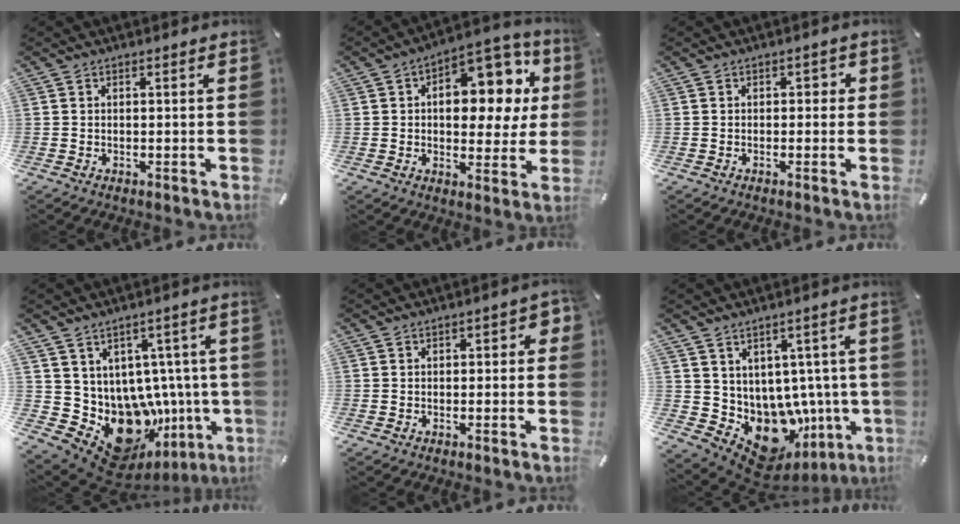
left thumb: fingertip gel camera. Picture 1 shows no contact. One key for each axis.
{"total": 16.4, "fx": 5.5, "fy": 9.4, "fz": 12.4, "tx": -0.148, "ty": -0.045, "tz": 0.090}
{"total": 1.3, "fx": -0.3, "fy": 1.1, "fz": 0.7, "tx": -0.006, "ty": 0.005, "tz": -0.011}
{"total": 15.9, "fx": -4.3, "fy": 11.9, "fz": 9.5, "tx": -0.140, "ty": -0.025, "tz": -0.034}
{"total": 2.0, "fx": -0.7, "fy": 1.2, "fz": 1.4, "tx": -0.017, "ty": 0.006, "tz": -0.016}
{"total": 11.4, "fx": -3.2, "fy": 8.5, "fz": 6.8, "tx": -0.101, "ty": -0.027, "tz": -0.037}